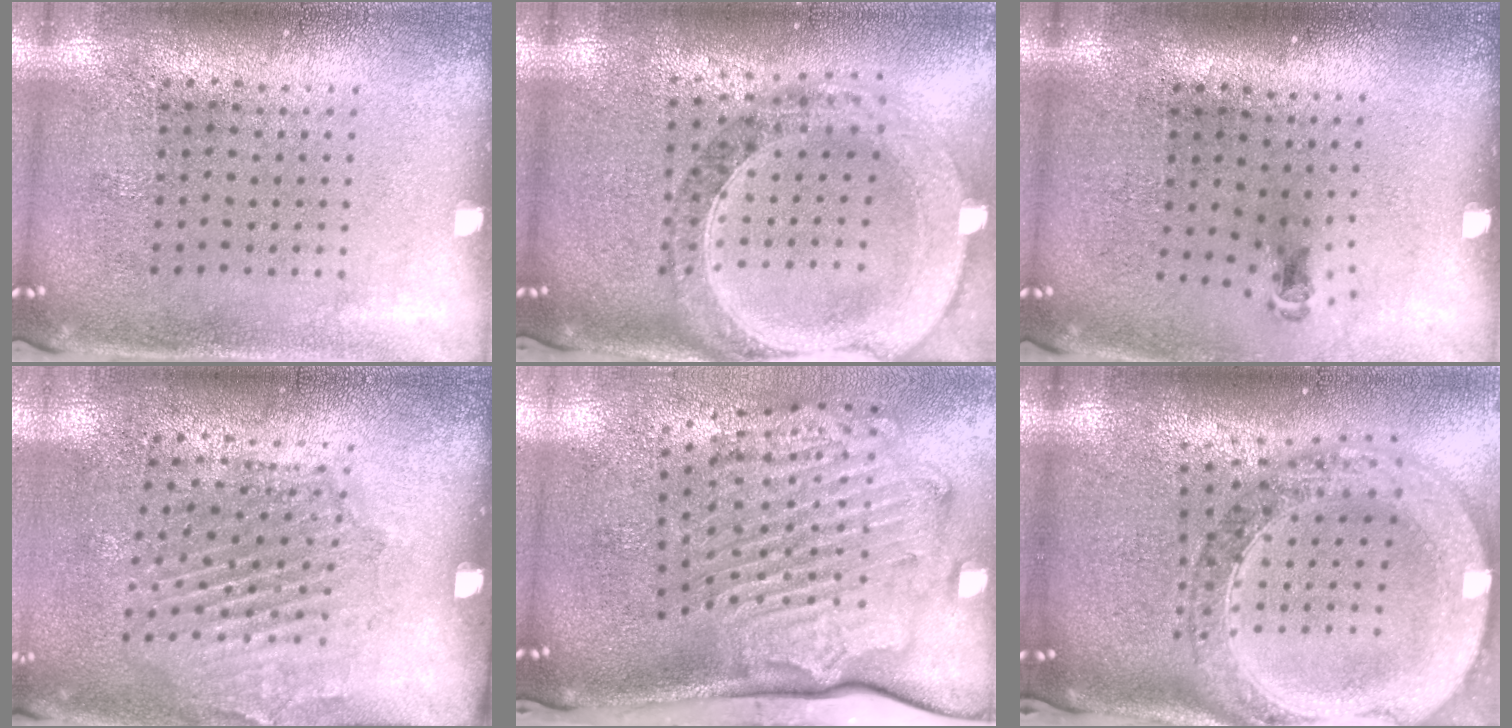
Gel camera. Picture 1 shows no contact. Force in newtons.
{"total": 1.6, "press": 1.5, "slide": 0.6}
{"total": 0.6, "press": 0.3, "slide": 0.5}
{"total": 1.9, "press": 1.3, "slide": 1.4}
{"total": 2.6, "press": 2.2, "slide": 1.4}
{"total": 2.9, "press": 2.4, "slide": 1.5}